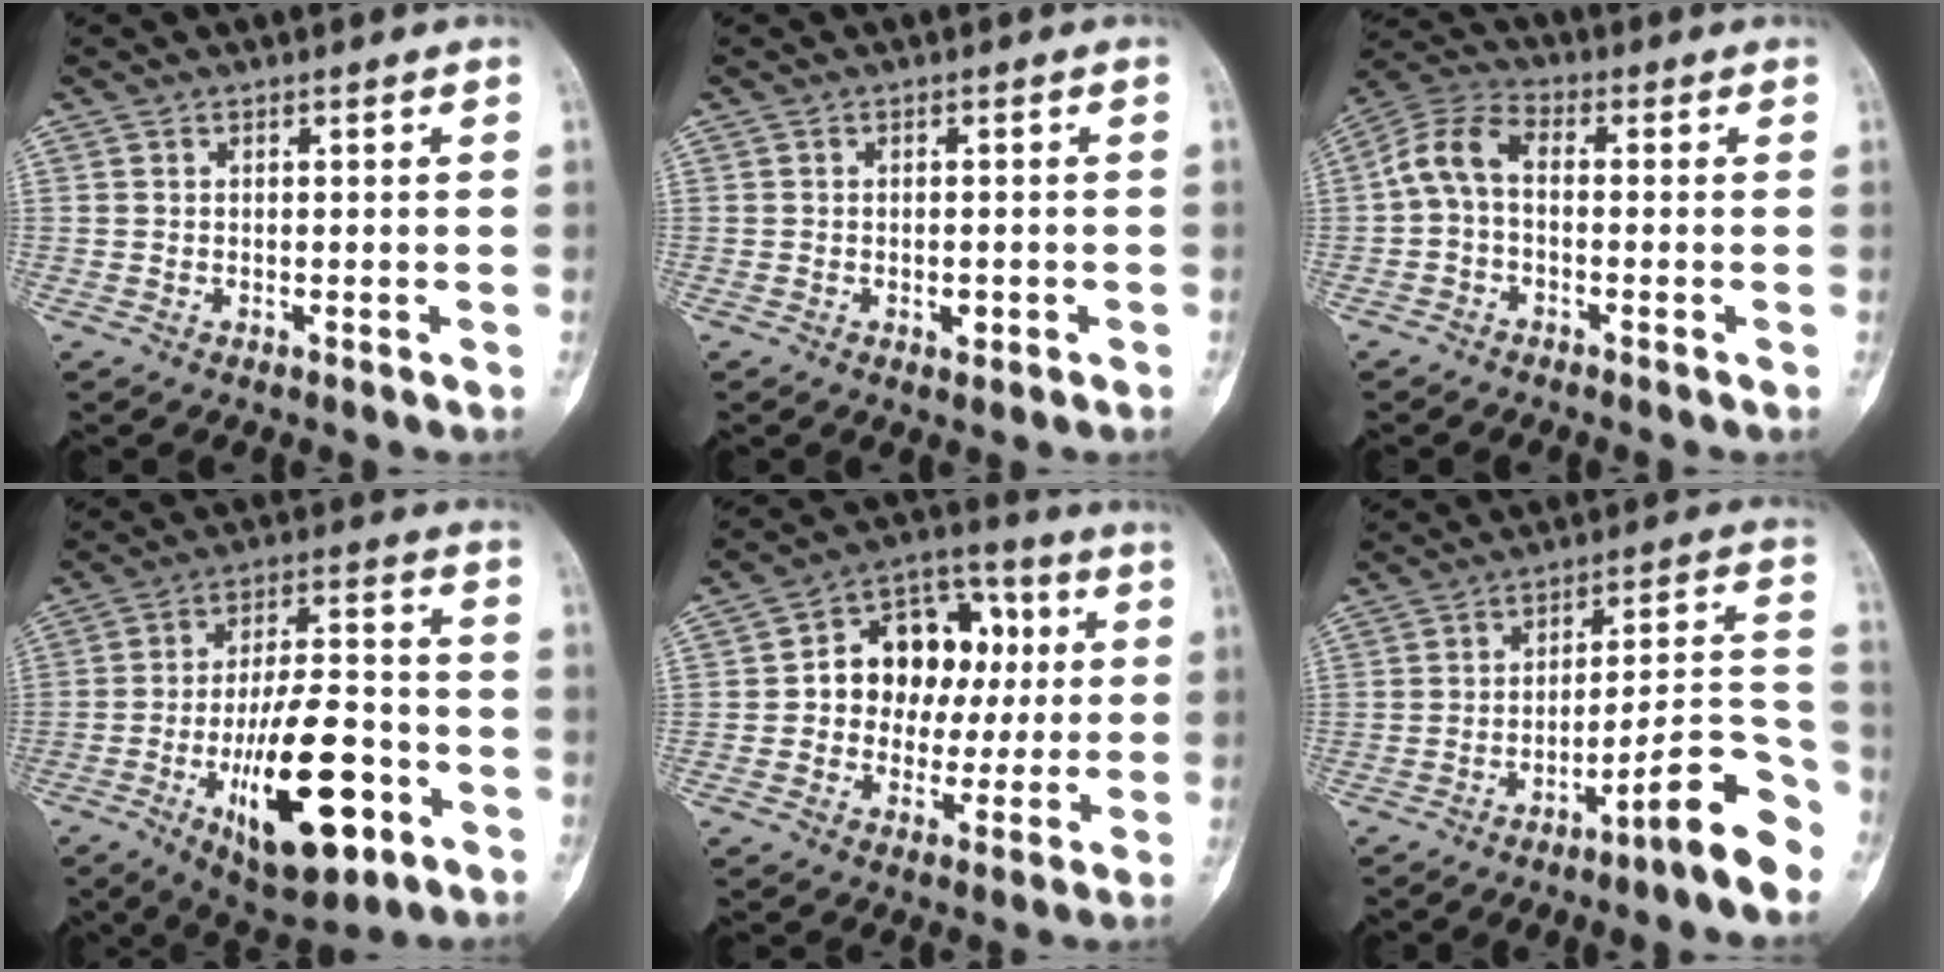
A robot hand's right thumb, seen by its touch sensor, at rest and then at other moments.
{"total": 1.5, "force": [-0.6, 0.7, 1.2], "torque": [-0.018, 0.002, -0.008]}
{"total": 7.1, "force": [-0.7, 4.1, 5.8], "torque": [-0.116, 0.026, -0.028]}
{"total": 20.8, "force": [-7.9, 8.5, 17.3], "torque": [-0.269, 0.034, -0.114]}
{"total": 15.2, "force": [1.5, 11.5, 9.7], "torque": [-0.091, 0.027, 0.018]}
{"total": 12.0, "force": [-7.4, 1.4, 9.4], "torque": [-0.123, 0.077, -0.118]}